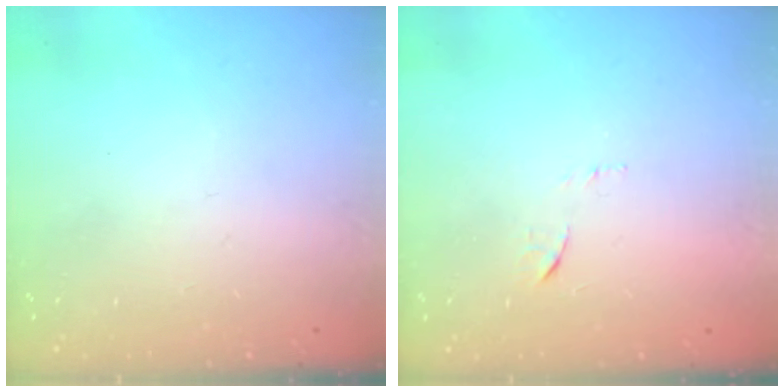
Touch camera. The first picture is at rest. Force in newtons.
{"total": 6.5, "press": 6.5, "slide": 0.5}